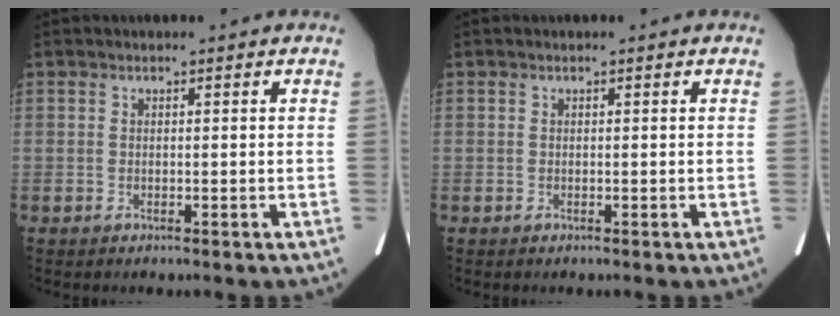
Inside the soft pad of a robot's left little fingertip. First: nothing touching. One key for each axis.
{"total": 0.0}